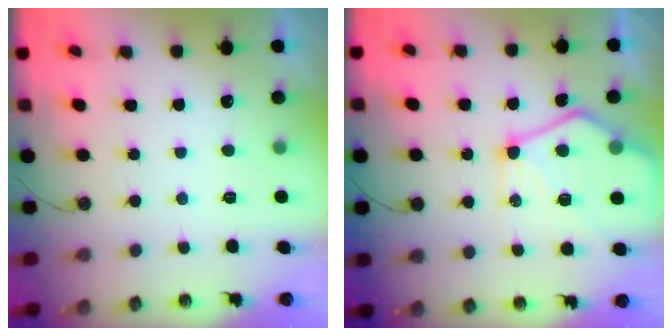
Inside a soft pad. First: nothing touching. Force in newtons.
{"total": 17.0, "press": 16.9, "slide": 1.7}